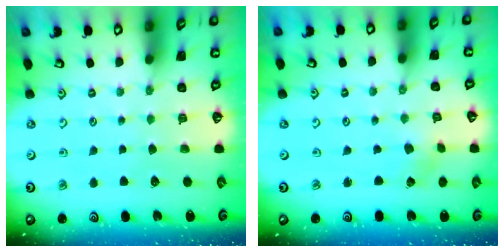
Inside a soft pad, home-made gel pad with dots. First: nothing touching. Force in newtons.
{"total": 0.7, "press": 0.7, "slide": 0.0}